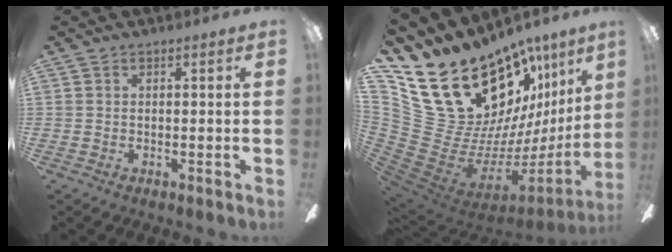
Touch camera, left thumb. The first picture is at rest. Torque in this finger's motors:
{"motor_torque": [3.59, 1.42, 0.85, -1.92, 0.18]}